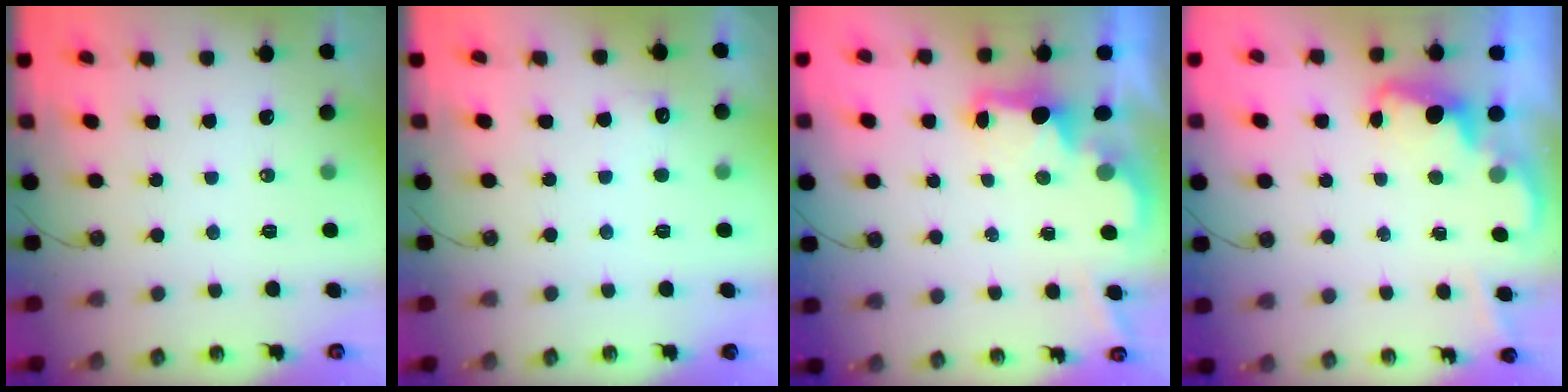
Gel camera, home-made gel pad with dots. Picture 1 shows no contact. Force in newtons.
{"total": 5.9, "press": 5.7, "slide": 1.3}
{"total": 2.1, "press": 1.9, "slide": 0.8}
{"total": 2.2, "press": 2.2, "slide": 0.5}